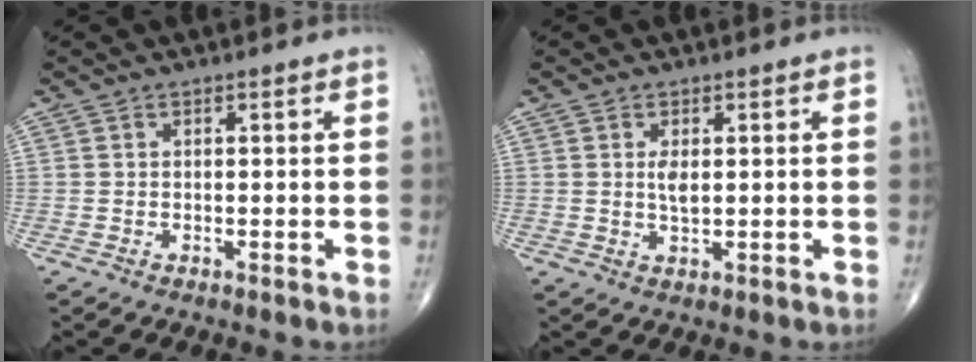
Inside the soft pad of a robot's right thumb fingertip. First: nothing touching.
{"total": 3.5, "force": [0.6, 1.4, 3.2], "torque": [-0.061, -0.009, 0.014]}